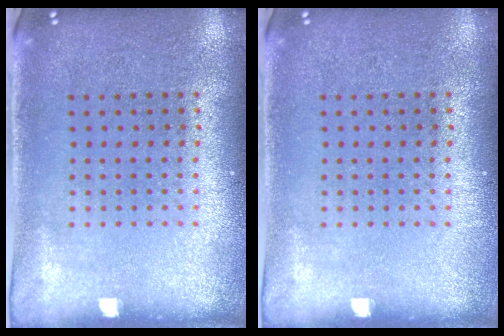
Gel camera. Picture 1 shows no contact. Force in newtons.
{"total": 0.0}